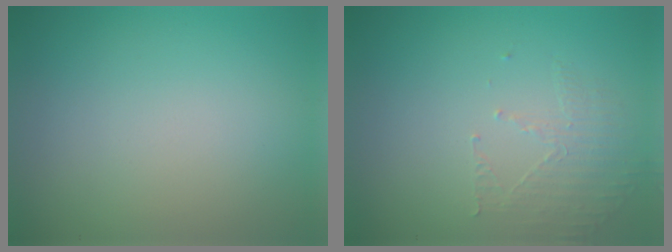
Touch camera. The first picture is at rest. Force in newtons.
{"total": 1.6, "press": 0.7, "slide": 1.4}